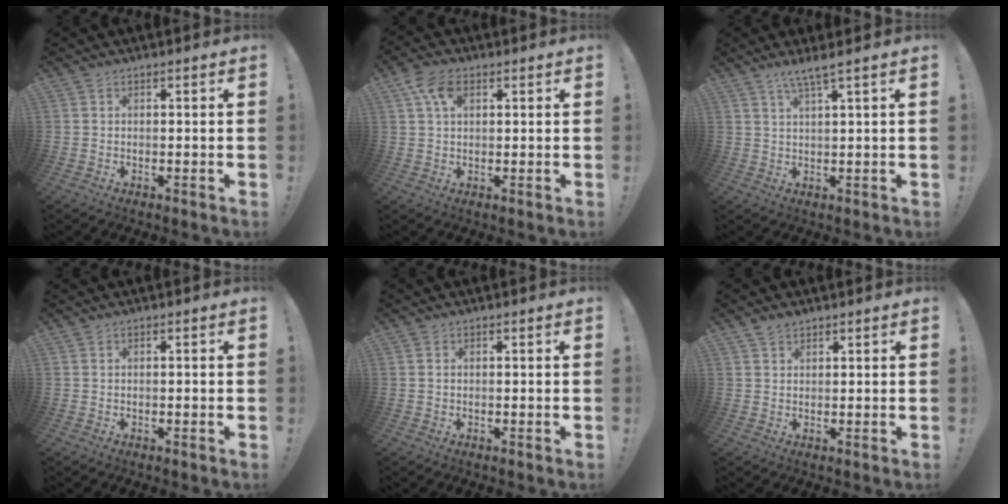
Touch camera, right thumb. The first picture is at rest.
{"total": 7.3, "force": [2.9, 4.5, 5.0], "torque": [-0.085, 0.003, 0.057]}
{"total": 4.1, "force": [2.8, -0.5, 3.0], "torque": [-0.057, -0.012, 0.045]}
{"total": 0.0}
{"total": 0.6, "force": [0.3, 0.4, 0.2], "torque": [-0.006, 0.003, 0.005]}
{"total": 2.4, "force": [1.9, 1.2, 0.7], "torque": [-0.010, -0.010, 0.036]}